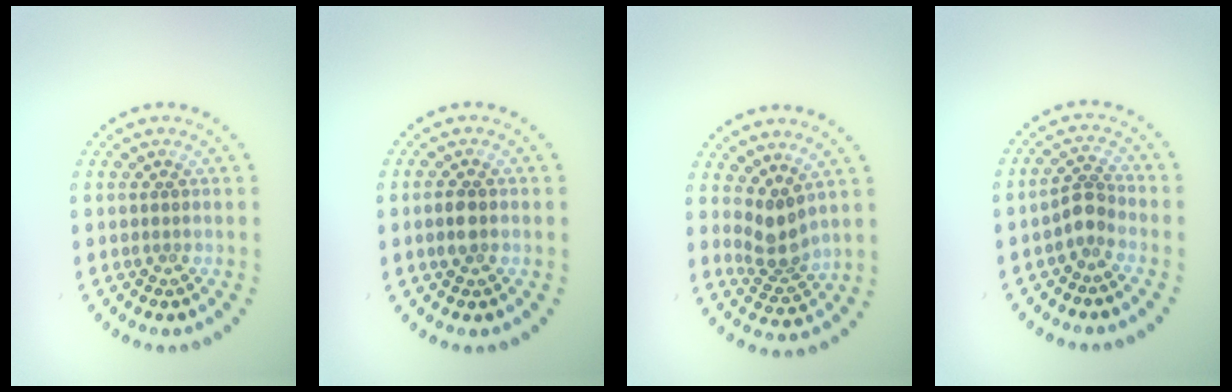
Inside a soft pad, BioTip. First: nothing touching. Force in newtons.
{"total": 1.7, "press": 1.7, "slide": 0.1}
{"total": 2.9, "press": 2.2, "slide": 1.8}
{"total": 2.1, "press": 1.5, "slide": 1.5}